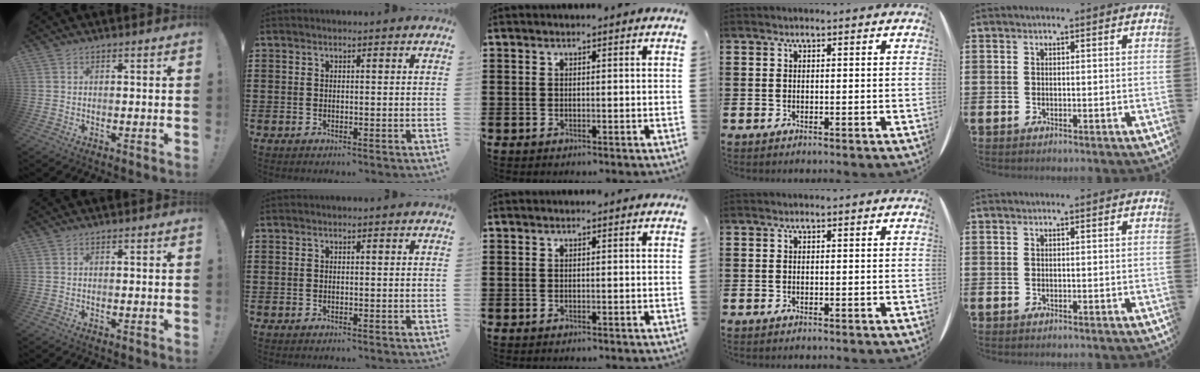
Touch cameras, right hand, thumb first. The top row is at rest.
{}